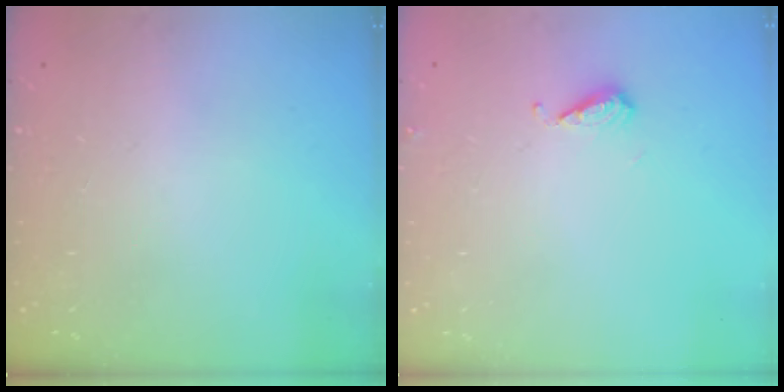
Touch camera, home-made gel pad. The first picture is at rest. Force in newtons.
{"total": 6.2, "press": 6.2, "slide": 0.8}